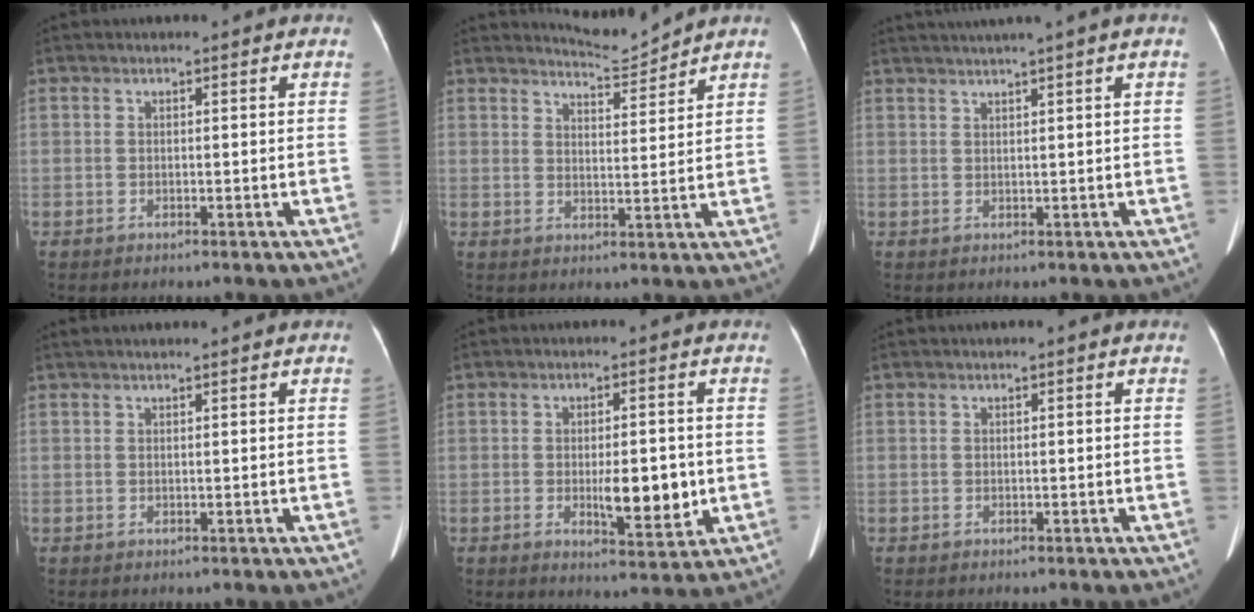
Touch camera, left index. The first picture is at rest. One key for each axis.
{"total": 4.1, "fx": 3.9, "fy": -0.8, "fz": -0.7, "tx": 0.002, "ty": -0.015, "tz": 0.070}
{"total": 4.1, "fx": 2.9, "fy": -1.2, "fz": 2.6, "tx": -0.040, "ty": 0.018, "tz": 0.053}
{"total": 0.9, "fx": 0.7, "fy": -0.2, "fz": 0.6, "tx": -0.016, "ty": 0.017, "tz": 0.020}
{"total": 7.3, "fx": -1.1, "fy": 2.3, "fz": 6.8, "tx": -0.104, "ty": -0.010, "tz": -0.010}
{"total": 0.0}